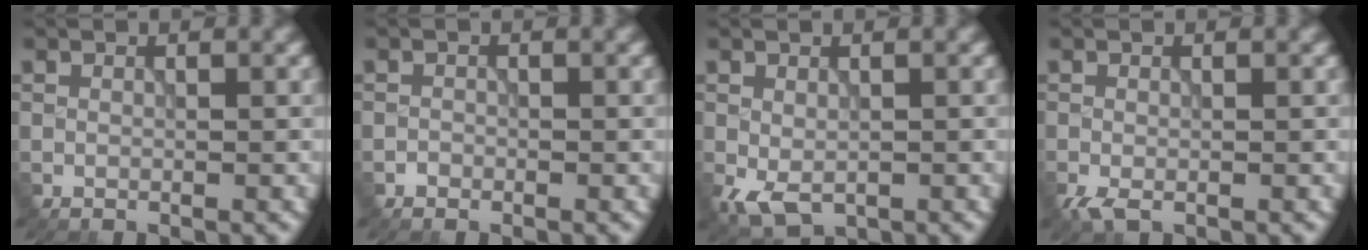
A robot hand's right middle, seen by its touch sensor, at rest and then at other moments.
{"total": 0.5, "force": [-0.4, 0.4, 0.0], "torque": [0.003, -0.001, -0.008]}
{"total": 2.8, "force": [-1.0, 1.7, 2.0], "torque": [-0.043, -0.011, -0.013]}
{"total": 1.6, "force": [-0.9, 0.8, 1.0], "torque": [-0.026, -0.008, -0.018]}